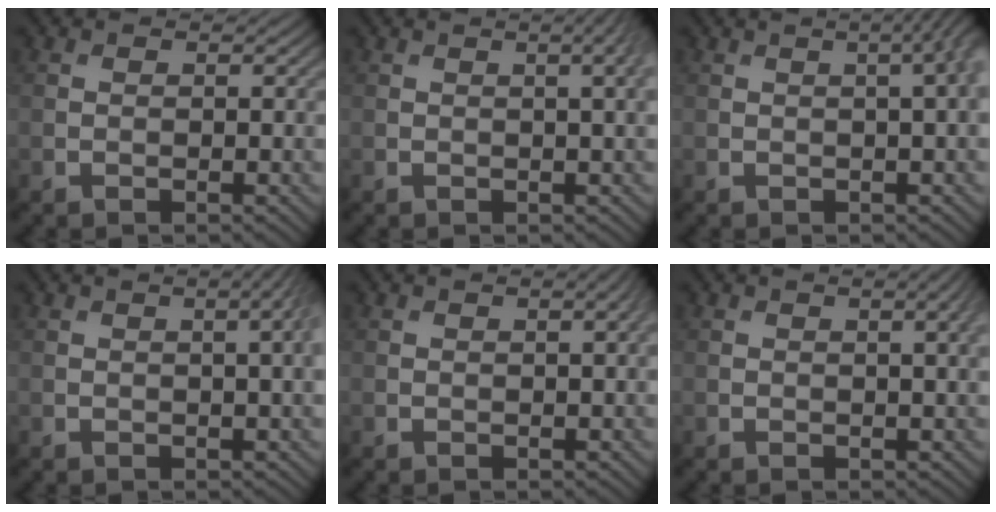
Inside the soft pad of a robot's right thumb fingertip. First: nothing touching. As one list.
[{"total": 3.4, "force": [1.0, 0.8, 3.2], "torque": [-0.040, 0.012, 0.007]}, {"total": 4.6, "force": [1.0, 1.2, 4.3], "torque": [-0.047, 0.024, 0.002]}, {"total": 3.2, "force": [0.5, 0.6, 3.1], "torque": [-0.038, 0.013, 0.006]}, {"total": 1.3, "force": [0.3, 0.2, 1.3], "torque": [-0.015, 0.009, 0.003]}, {"total": 2.3, "force": [0.6, 0.3, 2.2], "torque": [-0.026, 0.008, 0.007]}]